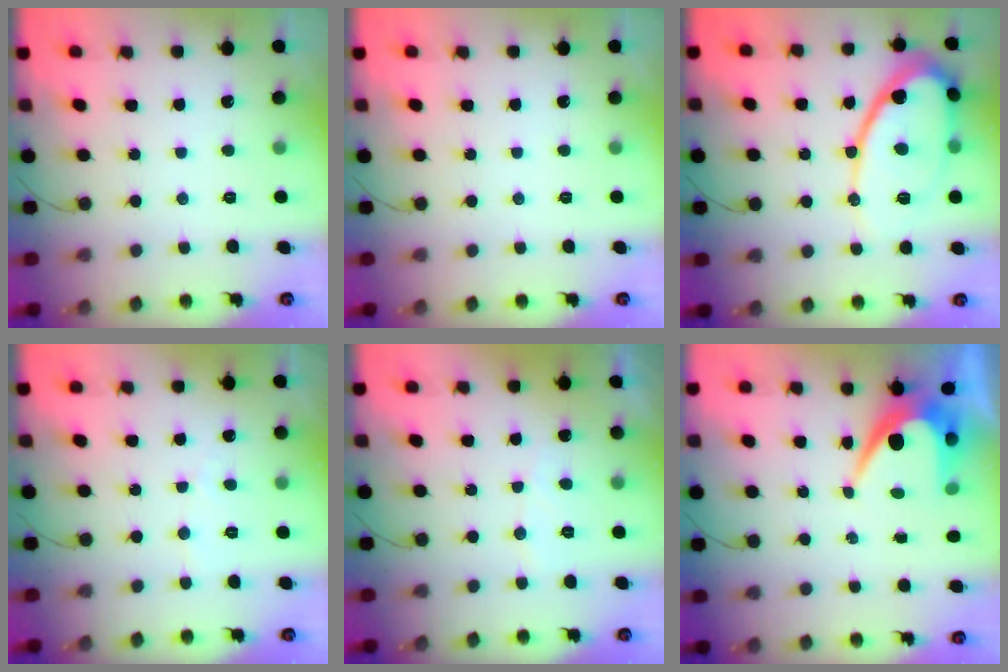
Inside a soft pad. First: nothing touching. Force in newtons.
{"total": 0.0}
{"total": 14.8, "press": 14.7, "slide": 1.5}
{"total": 2.3, "press": 2.3, "slide": 0.2}
{"total": 3.8, "press": 3.8, "slide": 0.2}
{"total": 8.0, "press": 8.0, "slide": 0.4}